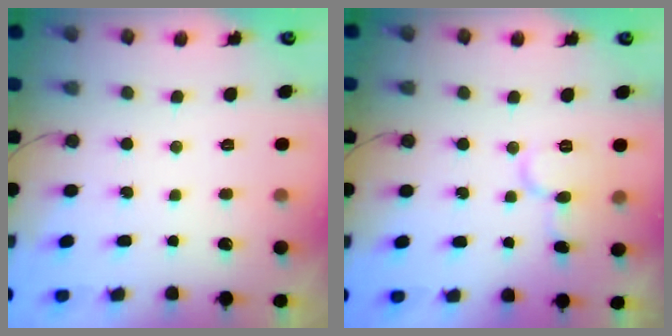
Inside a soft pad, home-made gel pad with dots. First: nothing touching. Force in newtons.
{"total": 8.6, "press": 8.5, "slide": 0.6}